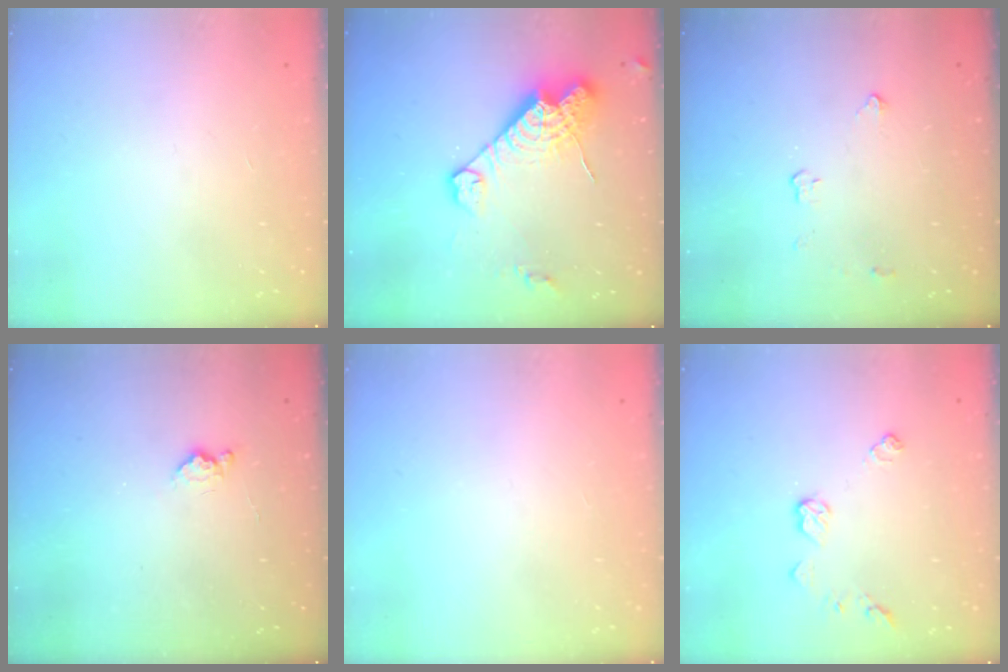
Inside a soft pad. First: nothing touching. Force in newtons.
{"total": 16.3, "press": 16.2, "slide": 1.5}
{"total": 2.8, "press": 2.8, "slide": 0.5}
{"total": 7.3, "press": 7.3, "slide": 0.8}
{"total": 0.0}
{"total": 7.2, "press": 7.2, "slide": 0.2}